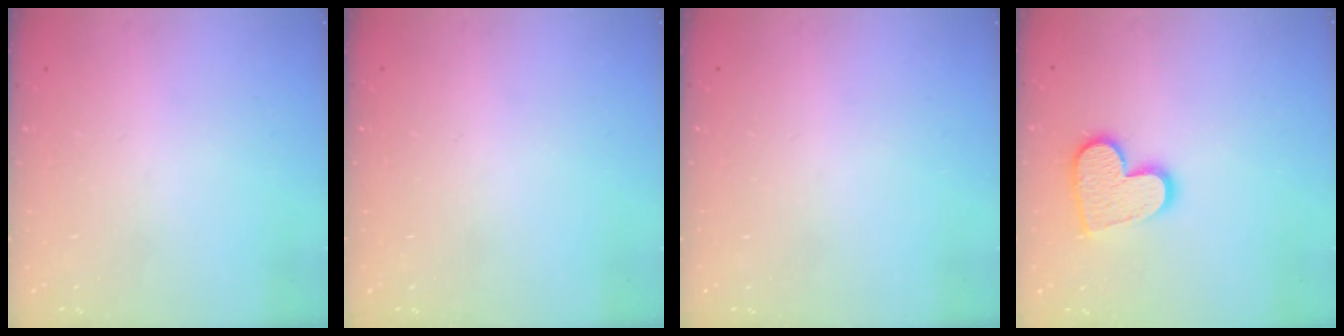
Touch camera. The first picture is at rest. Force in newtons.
{"total": 0.0}
{"total": 0.0}
{"total": 12.7, "press": 12.7, "slide": 0.5}